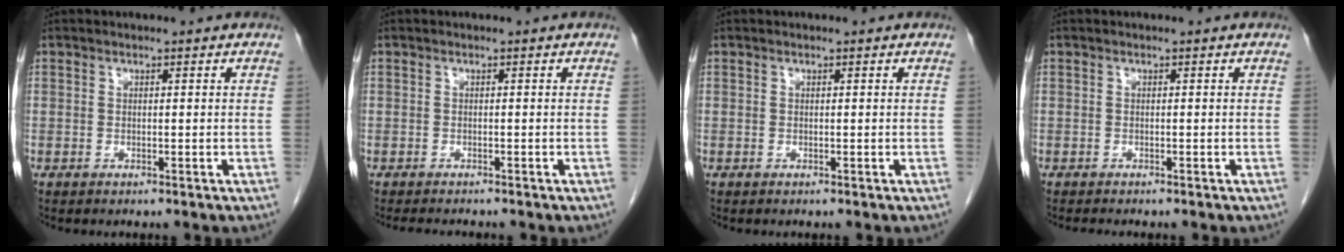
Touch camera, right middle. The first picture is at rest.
{"total": 2.8, "force": [-2.6, 0.4, 1.0], "torque": [-0.011, -0.007, -0.036]}
{"total": 0.0}
{"total": 1.3, "force": [-1.2, 0.1, 0.6], "torque": [-0.012, -0.004, -0.015]}